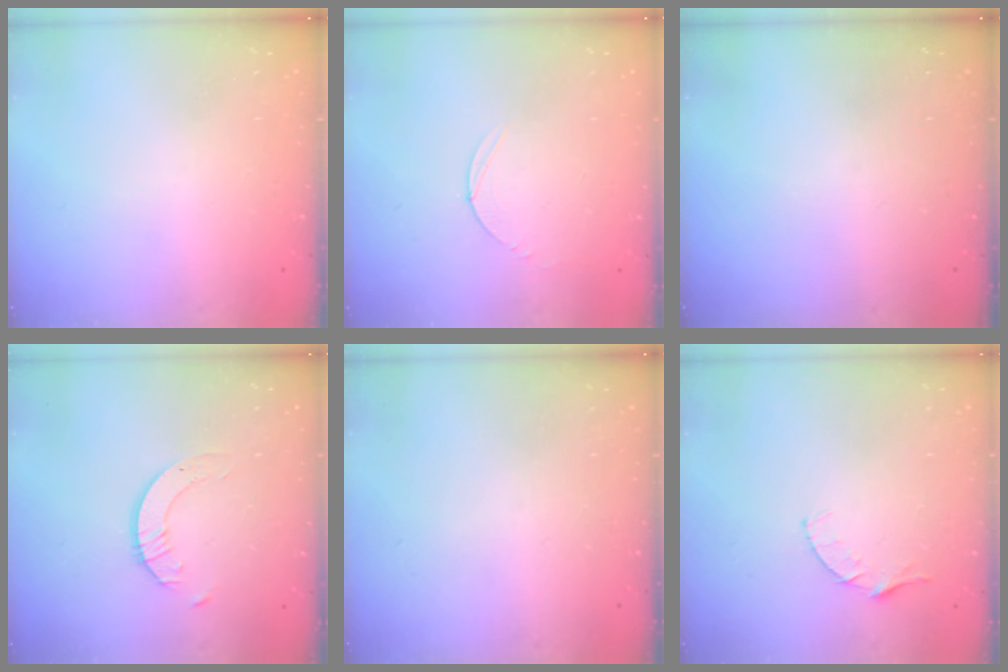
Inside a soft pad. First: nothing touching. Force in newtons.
{"total": 2.8, "press": 2.8, "slide": 0.3}
{"total": 0.0}
{"total": 2.3, "press": 2.3, "slide": 0.2}
{"total": 0.0}
{"total": 4.1, "press": 4.0, "slide": 0.4}